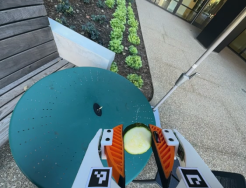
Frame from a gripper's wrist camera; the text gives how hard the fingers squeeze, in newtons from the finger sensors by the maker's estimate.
{"total": 13.6, "left": 13.8, "right": 13.4}